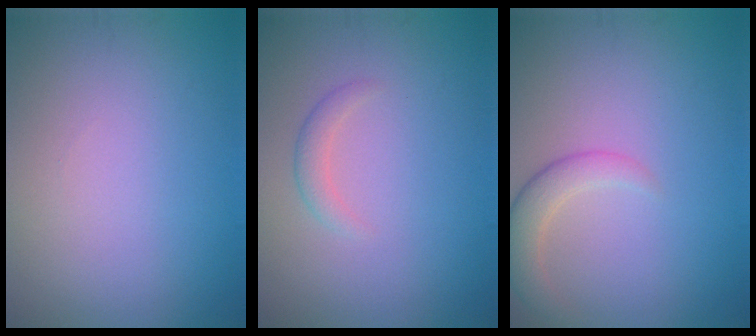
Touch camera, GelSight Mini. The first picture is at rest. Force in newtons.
{"total": 1.3, "press": 1.3, "slide": 0.1}
{"total": 2.7, "press": 2.7, "slide": 0.2}